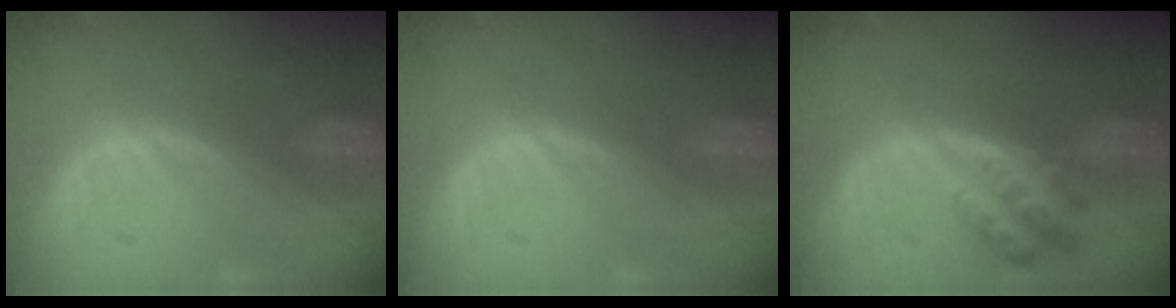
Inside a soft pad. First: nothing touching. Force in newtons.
{"total": 0.0}
{"total": 4.5, "press": 4.5, "slide": 0.6}